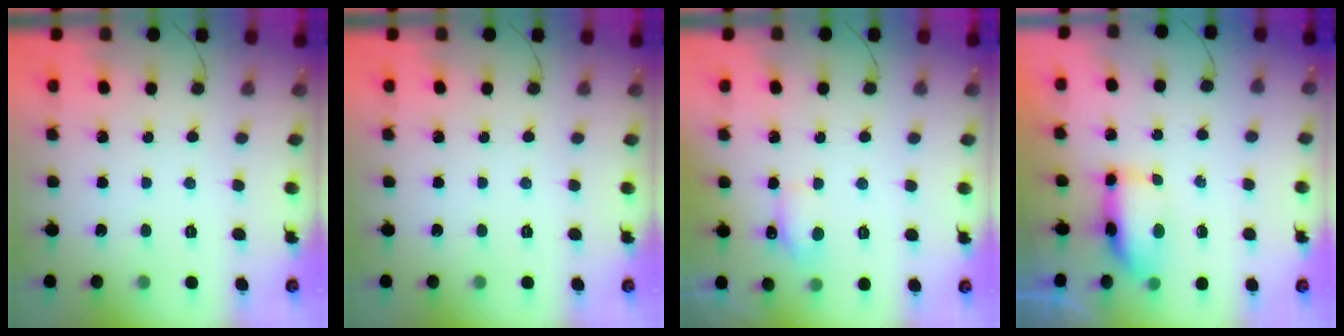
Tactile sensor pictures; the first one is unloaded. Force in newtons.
{"total": 0.0}
{"total": 5.0, "press": 4.9, "slide": 1.2}
{"total": 10.4, "press": 8.1, "slide": 6.5}